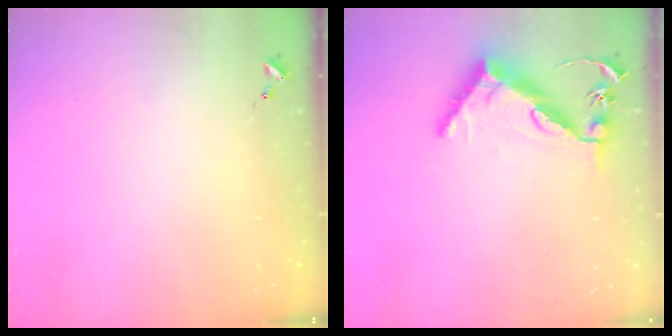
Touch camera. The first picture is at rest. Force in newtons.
{"total": 12.8, "press": 12.8, "slide": 0.8}